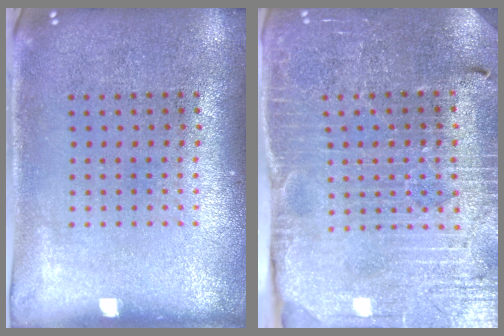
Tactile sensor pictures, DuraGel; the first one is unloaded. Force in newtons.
{"total": 3.5, "press": 3.4, "slide": 0.4}